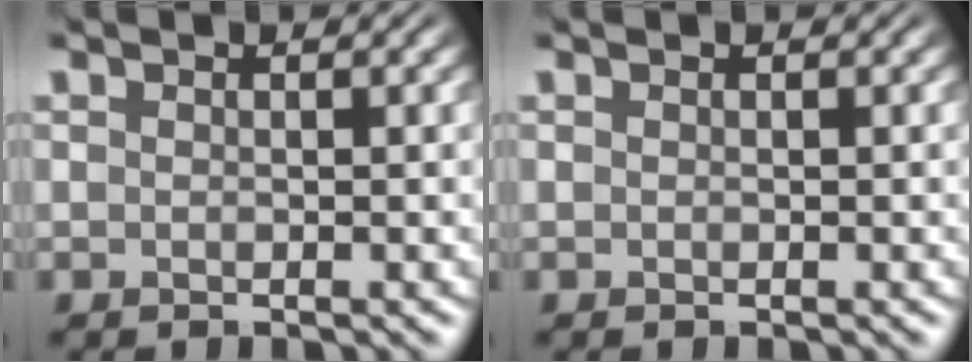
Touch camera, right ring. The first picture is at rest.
{"total": 0.0}